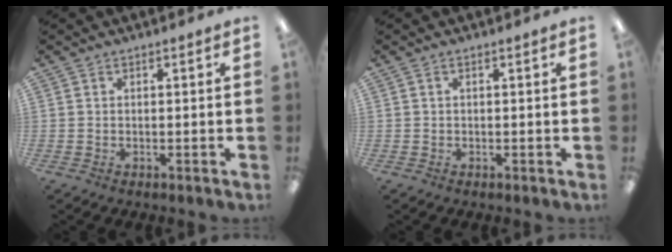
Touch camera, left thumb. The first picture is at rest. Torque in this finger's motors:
{"motor_torque": [-0.06, -0.02, -0.05, 0.00, 0.00]}